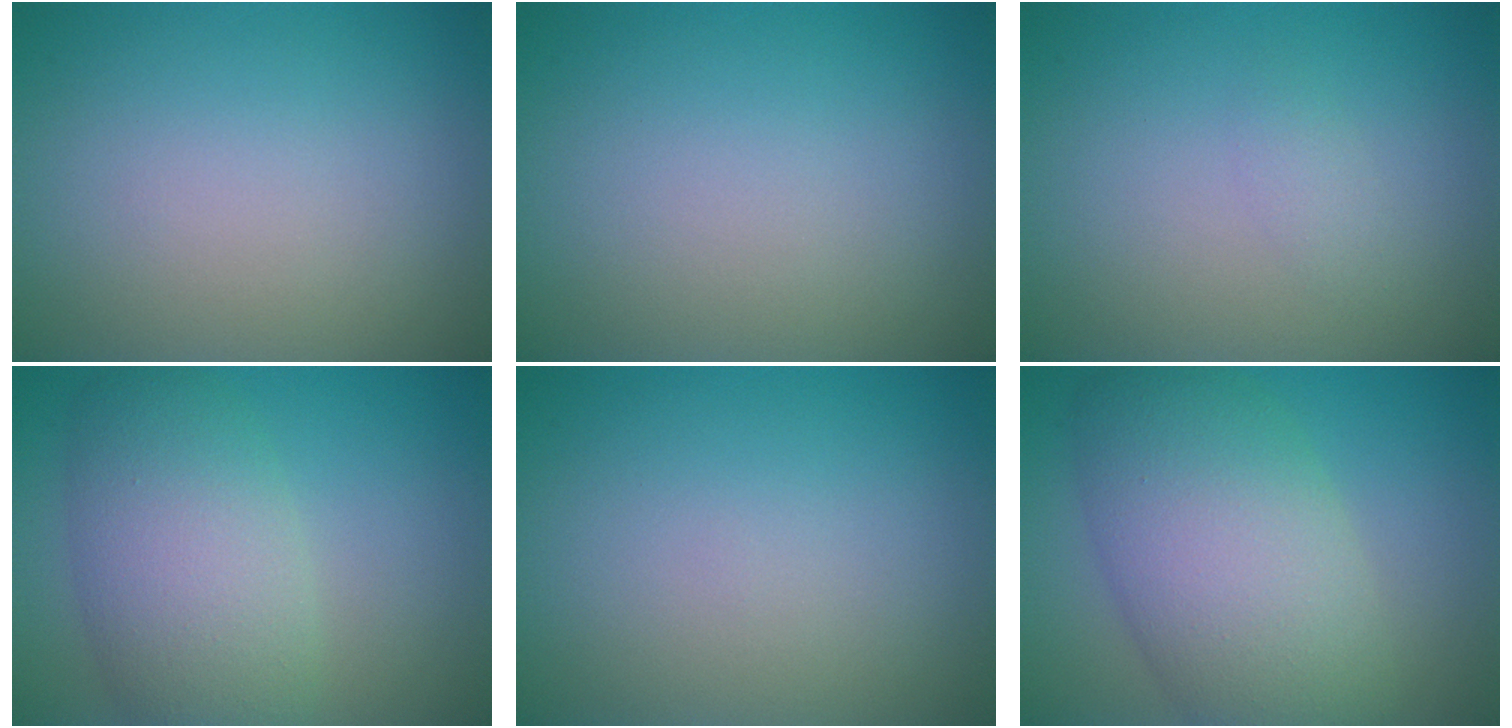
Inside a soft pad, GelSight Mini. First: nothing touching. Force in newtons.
{"total": 0.0}
{"total": 0.9, "press": 0.9, "slide": 0.0}
{"total": 7.0, "press": 7.0, "slide": 0.2}
{"total": 0.0}
{"total": 9.6, "press": 9.6, "slide": 0.7}